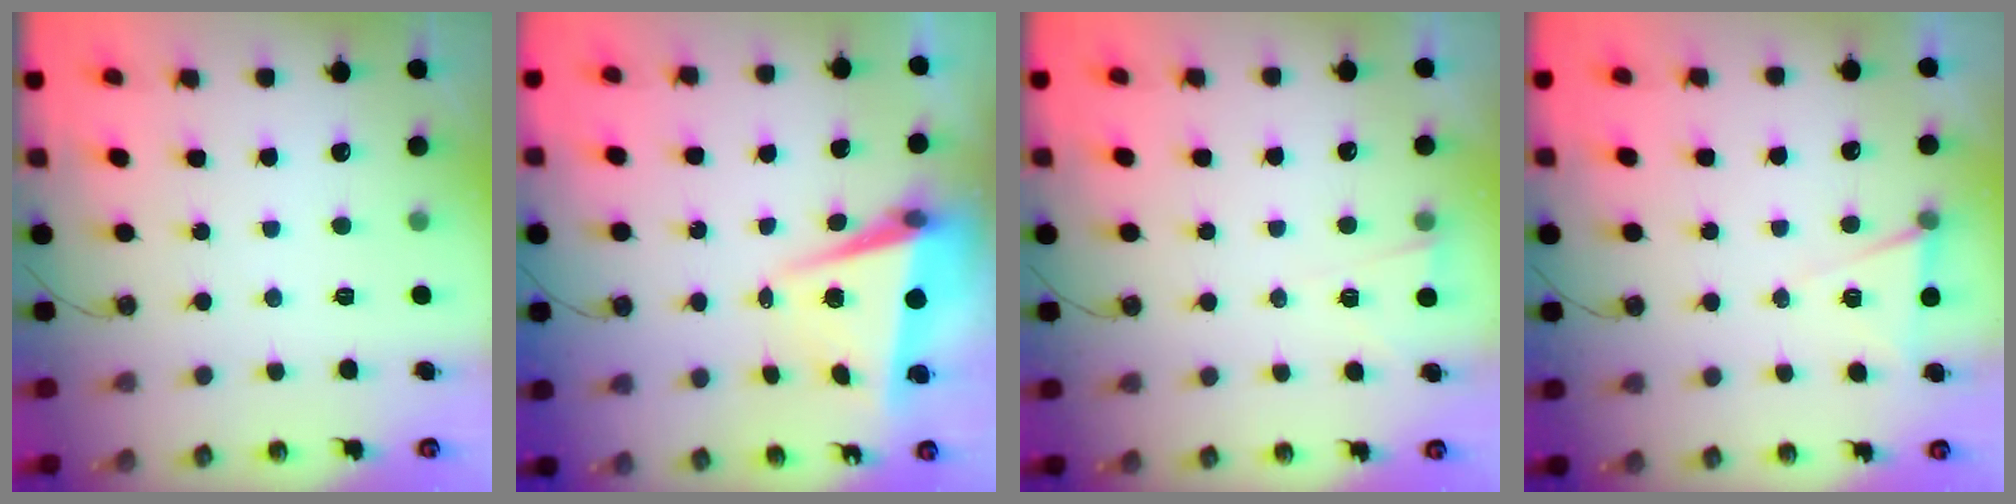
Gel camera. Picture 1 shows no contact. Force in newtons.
{"total": 6.4, "press": 6.1, "slide": 1.8}
{"total": 2.7, "press": 2.3, "slide": 1.5}
{"total": 5.7, "press": 3.5, "slide": 4.5}